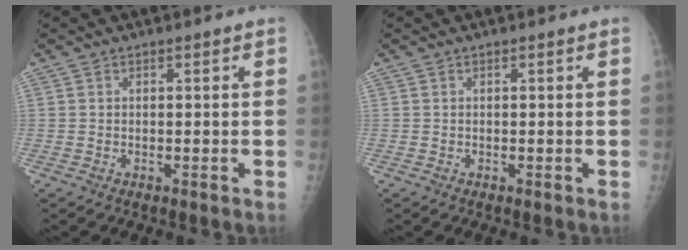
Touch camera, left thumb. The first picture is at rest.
{"total": 0.0}